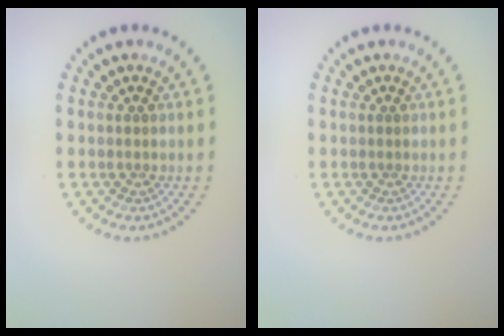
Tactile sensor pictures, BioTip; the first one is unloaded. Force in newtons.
{"total": 0.0}